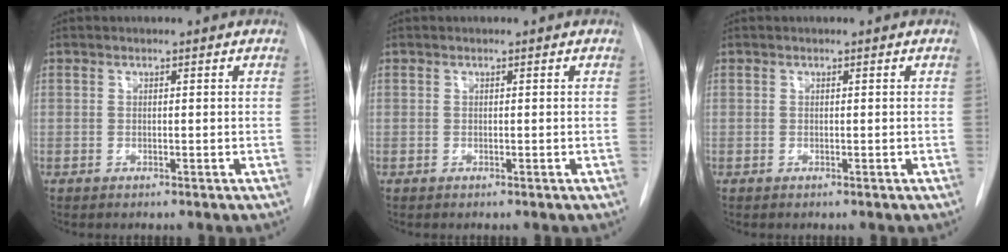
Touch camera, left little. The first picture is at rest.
{"total": 0.0}
{"total": 0.0}